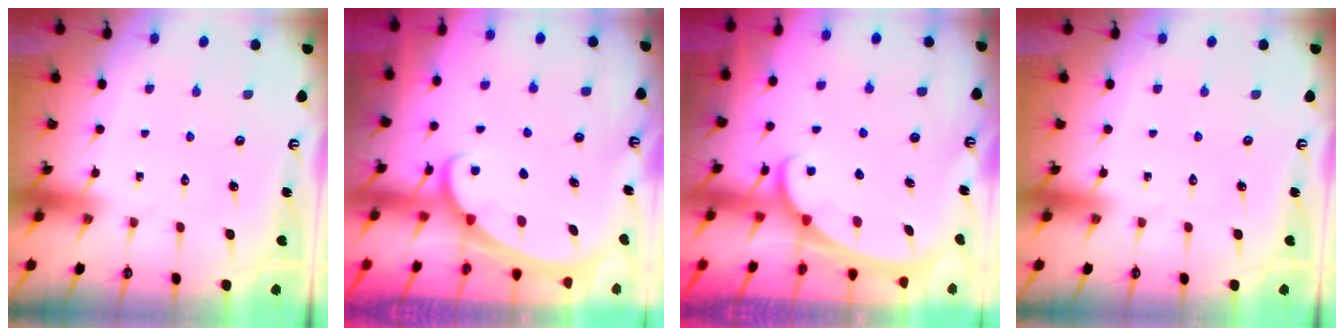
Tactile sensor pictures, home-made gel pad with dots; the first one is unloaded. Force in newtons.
{"total": 1.9, "press": 1.9, "slide": 0.3}
{"total": 2.4, "press": 2.4, "slide": 0.3}
{"total": 0.0}